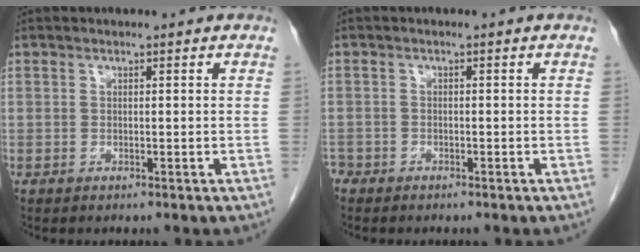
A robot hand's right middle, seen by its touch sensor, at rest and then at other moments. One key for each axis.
{"total": 2.3, "fx": -1.9, "fy": 1.2, "fz": 0.3, "tx": -0.012, "ty": 0.001, "tz": -0.036}